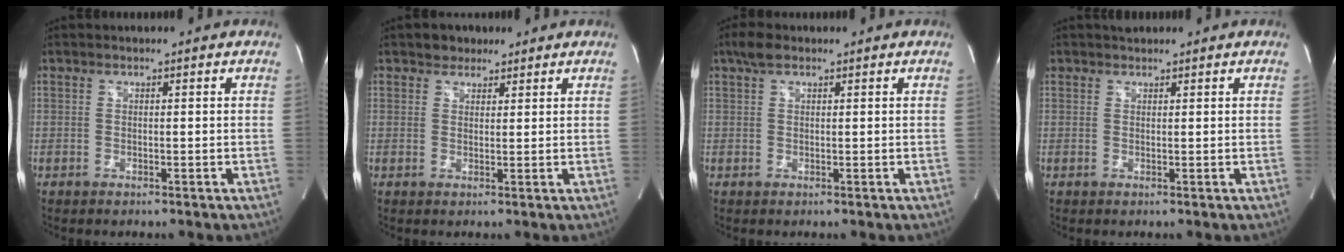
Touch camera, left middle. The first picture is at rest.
{"total": 2.7, "force": [2.0, 1.8, 0.4], "torque": [-0.008, 0.007, 0.029]}
{"total": 2.5, "force": [1.7, 1.0, 1.5], "torque": [-0.036, 0.017, 0.033]}
{"total": 1.5, "force": [1.4, 0.6, 0.2], "torque": [-0.010, 0.013, 0.023]}